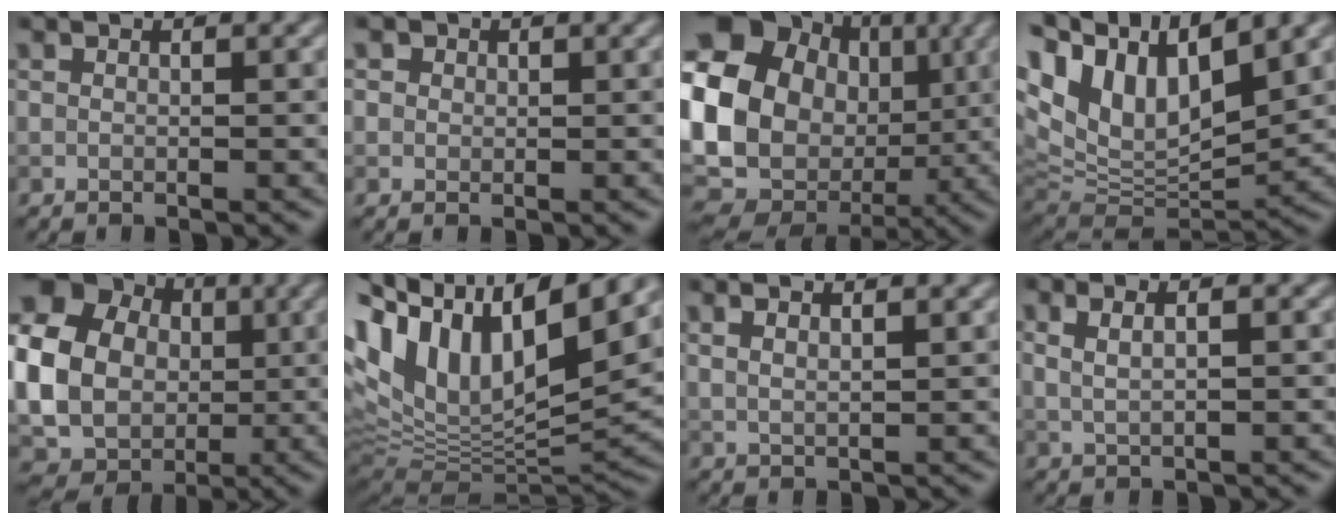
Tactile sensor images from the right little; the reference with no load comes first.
{"total": 2.1, "force": [1.0, 1.6, 0.8], "torque": [-0.011, 0.007, 0.008]}
{"total": 22.6, "force": [1.3, 19.4, 11.4], "torque": [-0.222, 0.012, -0.009]}
{"total": 12.5, "force": [6.1, 5.8, 9.2], "torque": [-0.188, 0.018, 0.117]}
{"total": 17.6, "force": [1.9, 15.7, 7.8], "torque": [-0.190, 0.009, 0.002]}
{"total": 14.5, "force": [6.0, 7.4, 10.9], "torque": [-0.217, 0.019, 0.110]}
{"total": 2.2, "force": [1.2, 0.6, 1.6], "torque": [-0.026, 0.003, 0.022]}
{"total": 3.4, "force": [1.5, 1.5, 2.7], "torque": [-0.036, 0.012, 0.011]}